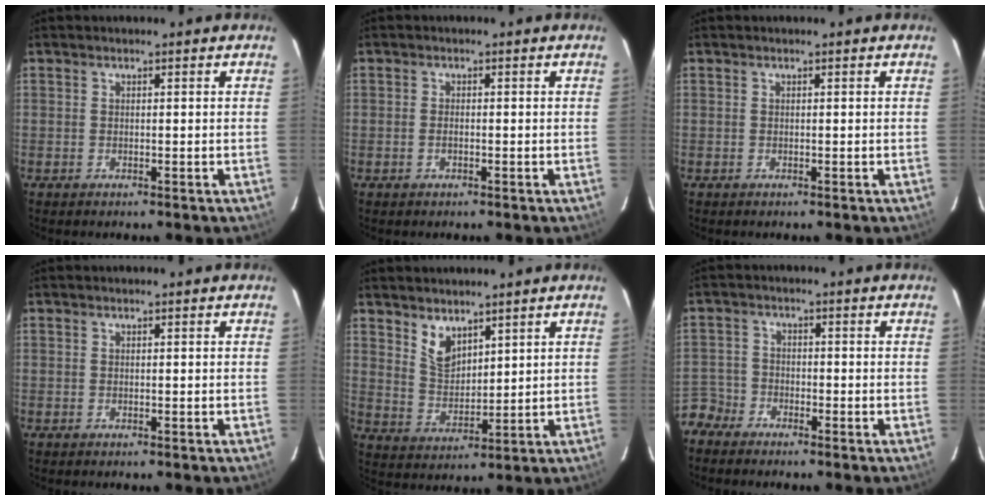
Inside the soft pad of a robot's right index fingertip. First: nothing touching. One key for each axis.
{"total": 1.0, "fx": -0.4, "fy": 0.5, "fz": 0.8, "tx": -0.017, "ty": 0.001, "tz": -0.007}
{"total": 0.0}
{"total": 0.0}
{"total": 5.9, "fx": 4.3, "fy": 2.9, "fz": 2.8, "tx": -0.045, "ty": -0.002, "tz": 0.087}
{"total": 4.5, "fx": -3.5, "fy": 2.8, "fz": -0.4, "tx": 0.002, "ty": 0.015, "tz": -0.082}